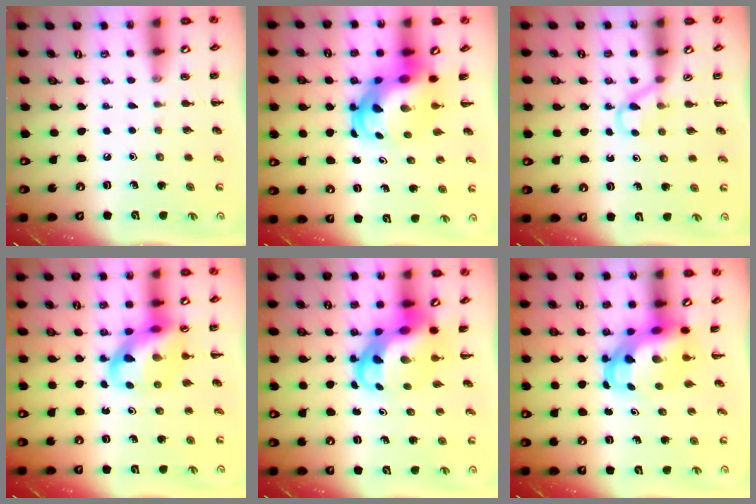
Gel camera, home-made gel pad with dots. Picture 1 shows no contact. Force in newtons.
{"total": 7.7, "press": 7.4, "slide": 2.3}
{"total": 2.6, "press": 2.4, "slide": 0.9}
{"total": 11.1, "press": 10.7, "slide": 3.1}
{"total": 6.4, "press": 6.2, "slide": 1.4}
{"total": 6.3, "press": 6.1, "slide": 1.6}